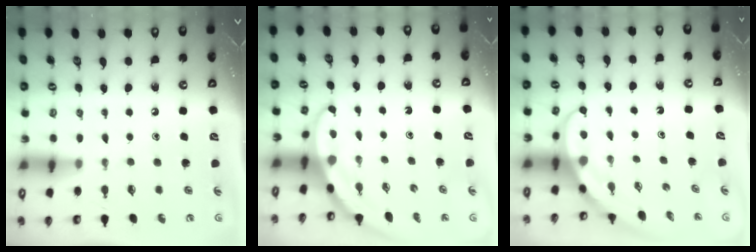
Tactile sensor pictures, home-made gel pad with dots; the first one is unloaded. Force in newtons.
{"total": 3.4, "press": 3.4, "slide": 0.1}
{"total": 4.0, "press": 4.0, "slide": 0.3}